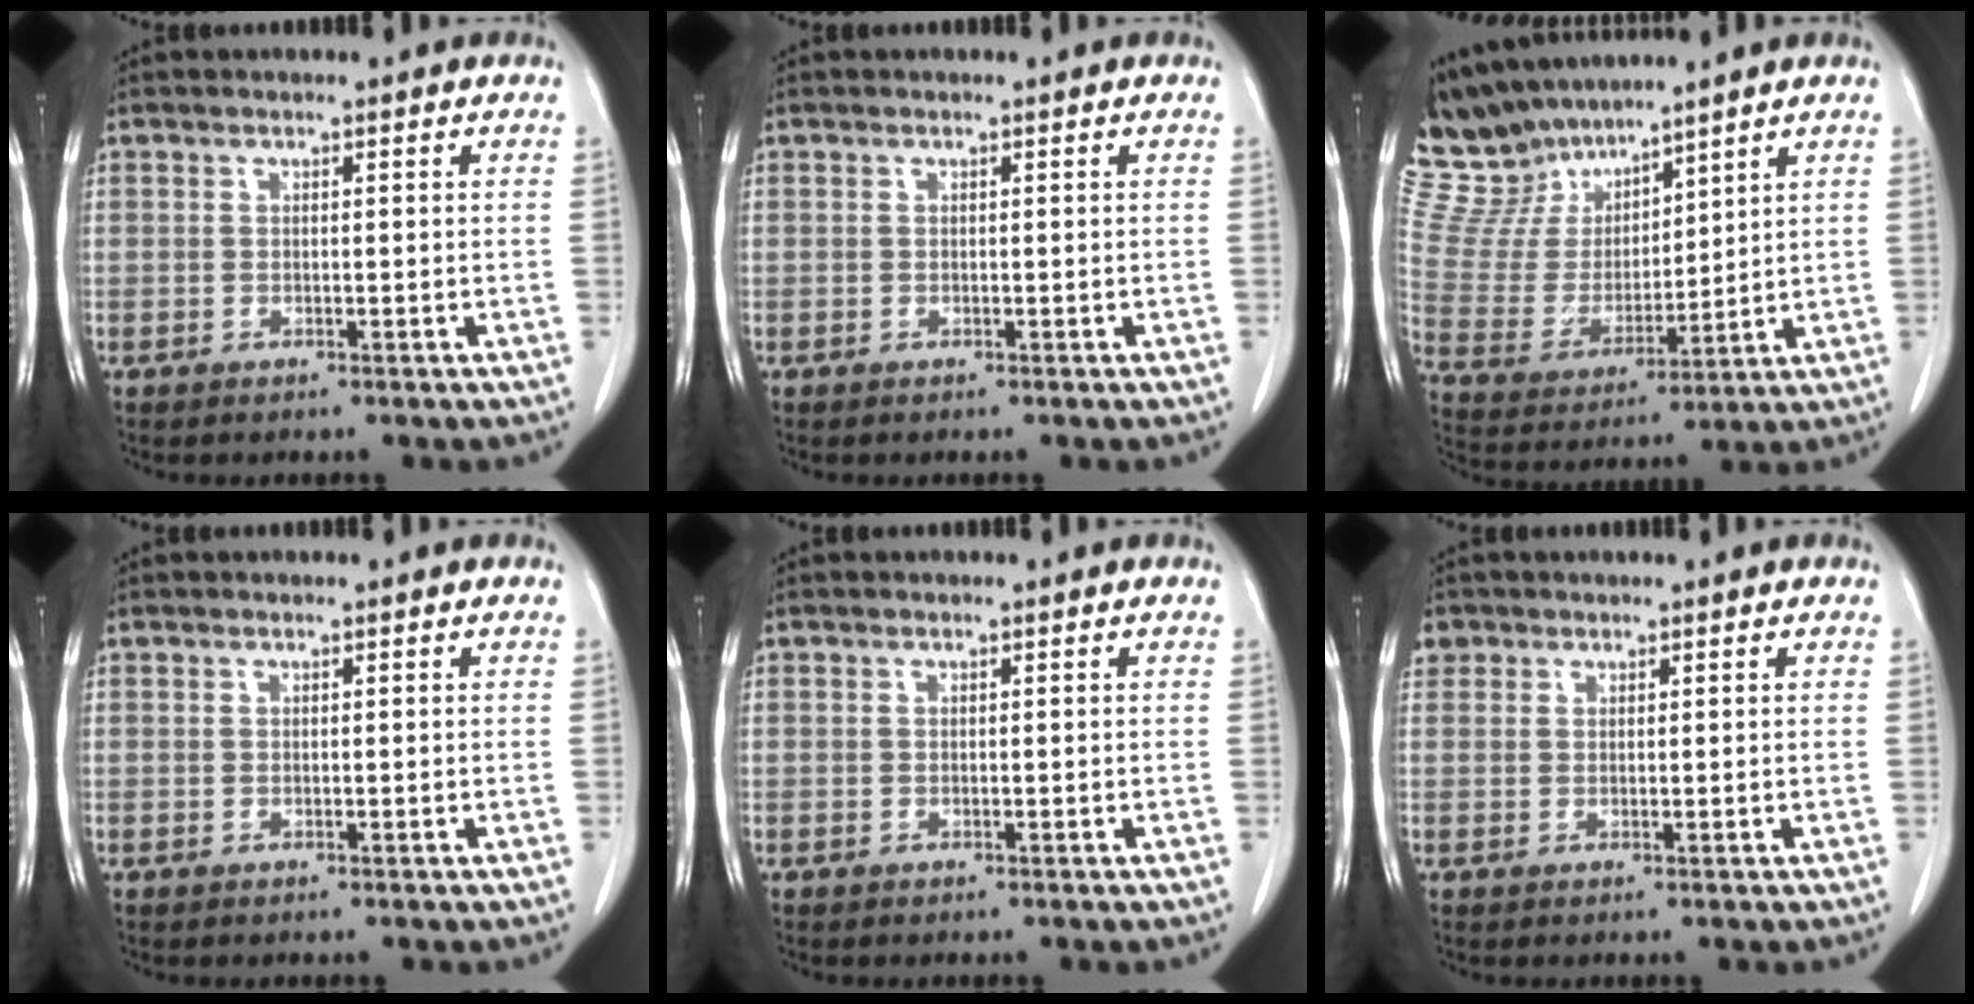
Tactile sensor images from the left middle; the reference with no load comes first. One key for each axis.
{"total": 0.0}
{"total": 12.1, "fx": 11.2, "fy": 3.9, "fz": 2.4, "tx": -0.074, "ty": 0.016, "tz": 0.236}
{"total": 0.0}
{"total": 0.0}
{"total": 2.0, "fx": 1.1, "fy": 1.6, "fz": 0.2, "tx": 0.006, "ty": 0.010, "tz": 0.017}